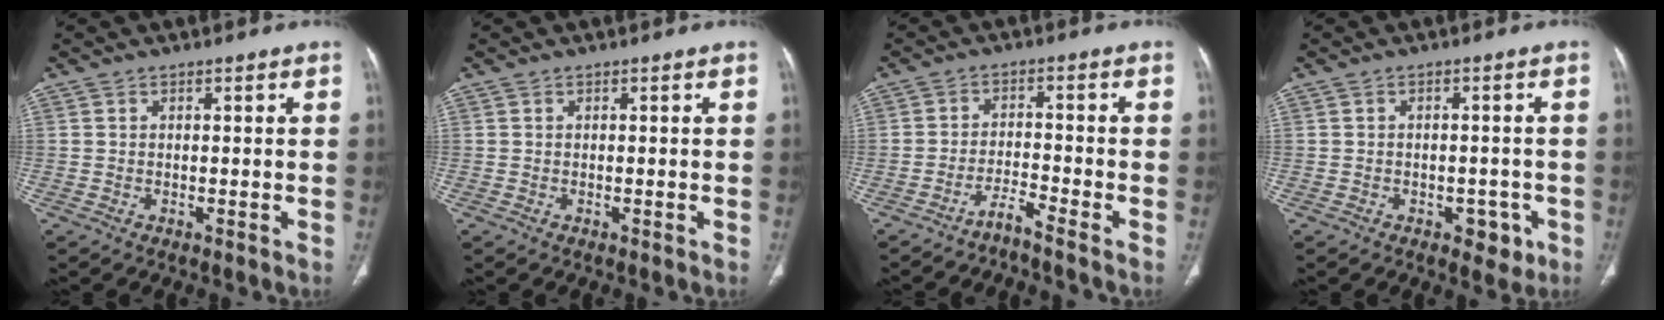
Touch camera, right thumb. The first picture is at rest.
{"total": 0.0}
{"total": 3.1, "force": [-2.8, -0.7, 1.1], "torque": [-0.027, 0.014, -0.057]}
{"total": 4.2, "force": [-2.0, 2.7, 2.4], "torque": [-0.006, 0.010, -0.023]}